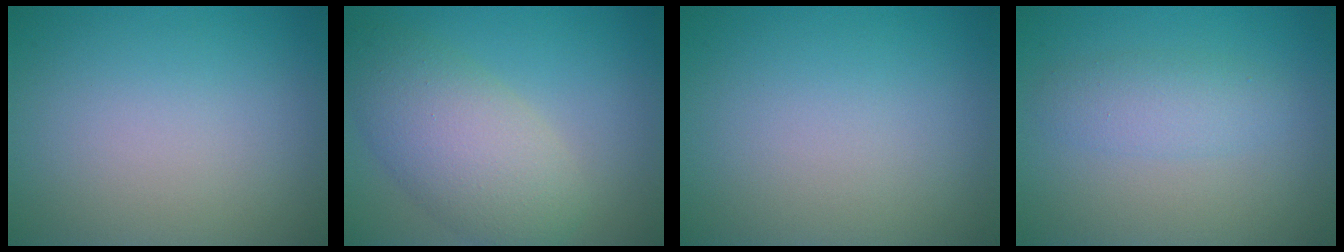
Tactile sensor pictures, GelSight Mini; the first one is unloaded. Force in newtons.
{"total": 6.5, "press": 6.5, "slide": 0.4}
{"total": 0.0}
{"total": 2.4, "press": 2.4, "slide": 0.0}